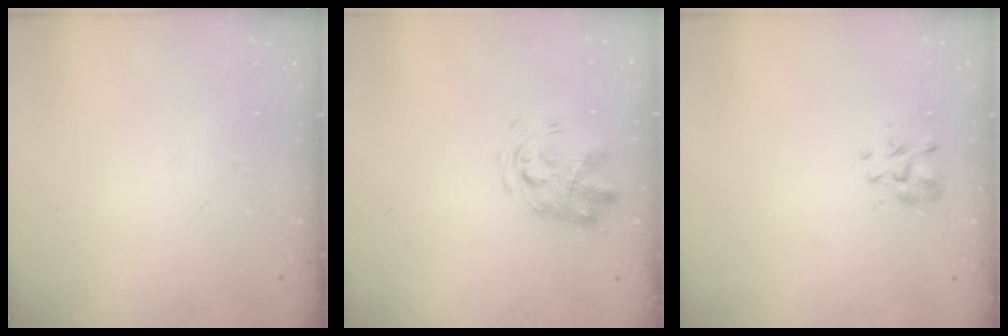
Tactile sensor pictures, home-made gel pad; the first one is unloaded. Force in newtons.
{"total": 3.3, "press": 3.2, "slide": 0.8}
{"total": 2.5, "press": 2.3, "slide": 0.8}